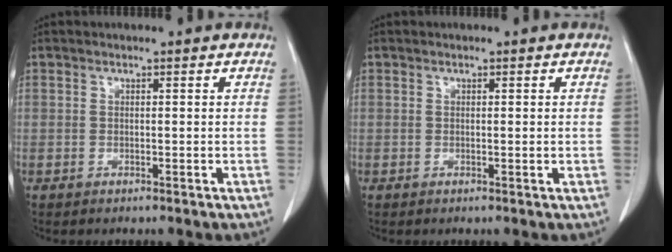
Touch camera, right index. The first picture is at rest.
{"total": 0.6, "force": [-0.1, 0.0, 0.6], "torque": [-0.010, -0.002, 0.000]}